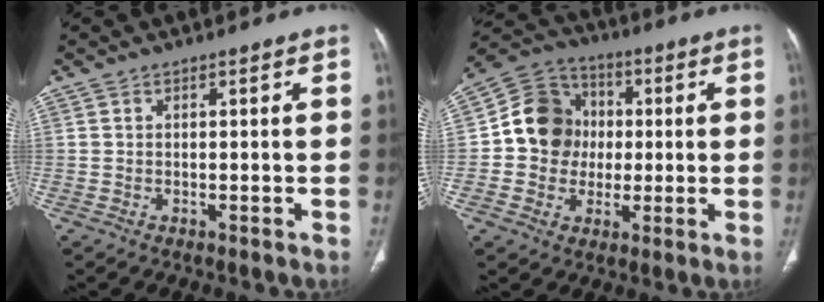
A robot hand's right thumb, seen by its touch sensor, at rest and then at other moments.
{"total": 12.4, "force": [0.2, 11.3, 5.0], "torque": [-0.053, 0.022, -0.003]}